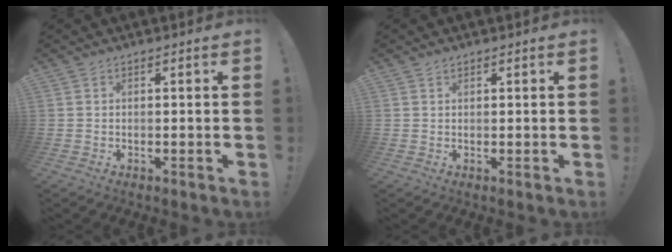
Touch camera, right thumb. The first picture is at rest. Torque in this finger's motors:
{"motor_torque": [-0.13, 0.19, 0.08, -0.13, 0.00]}